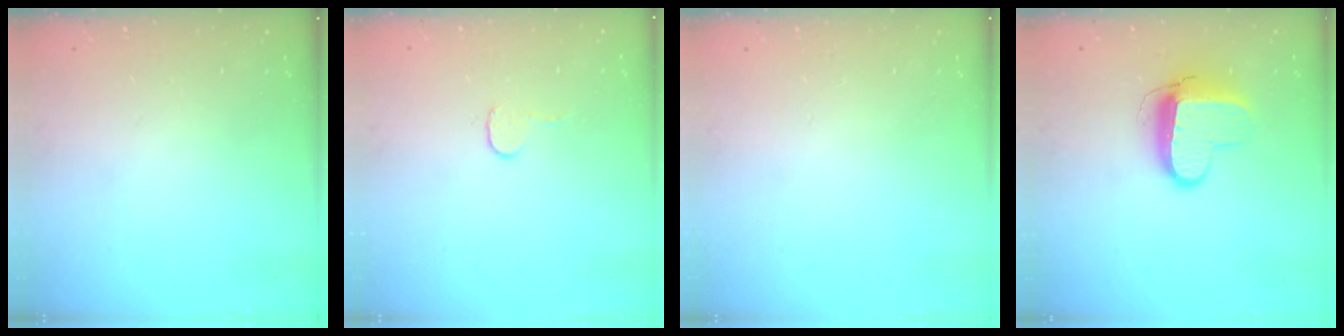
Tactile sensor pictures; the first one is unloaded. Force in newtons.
{"total": 3.7, "press": 3.6, "slide": 0.3}
{"total": 0.0}
{"total": 10.3, "press": 10.2, "slide": 1.0}